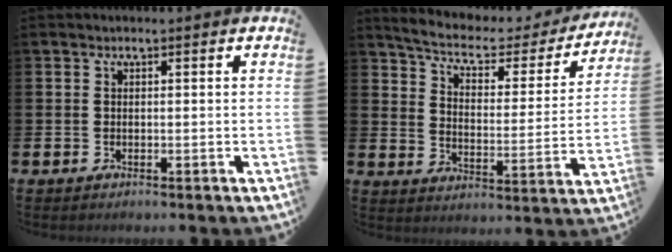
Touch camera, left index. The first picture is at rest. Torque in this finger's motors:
{"motor_torque": [0.66, -1.48, -0.38, 0.00]}